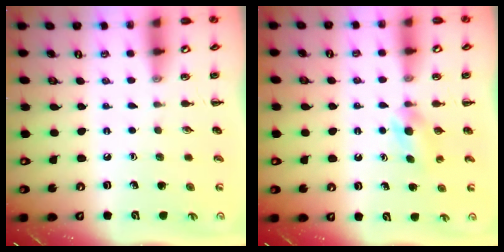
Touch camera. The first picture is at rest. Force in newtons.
{"total": 3.4, "press": 3.2, "slide": 1.2}